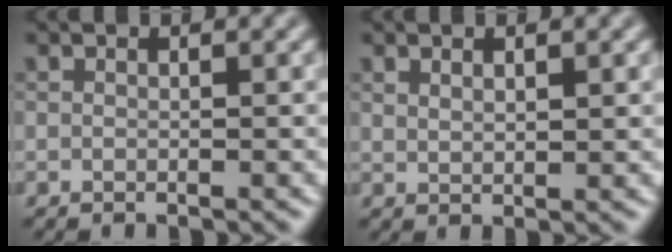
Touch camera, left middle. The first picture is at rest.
{"total": 1.3, "force": [0.9, 0.4, 0.8], "torque": [-0.018, 0.000, 0.018]}